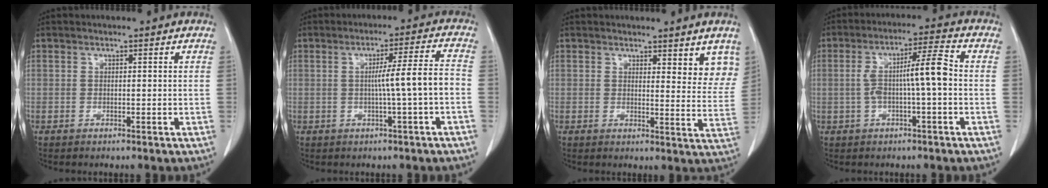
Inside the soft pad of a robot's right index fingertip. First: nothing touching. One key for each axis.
{"total": 6.6, "fx": -1.2, "fy": -1.0, "fz": 6.4, "tx": -0.096, "ty": 0.011, "tz": -0.017}
{"total": 6.4, "fx": 5.0, "fy": 2.0, "fz": 3.5, "tx": -0.022, "ty": -0.022, "tz": 0.047}
{"total": 7.6, "fx": -0.5, "fy": 0.6, "fz": 7.6, "tx": -0.141, "ty": 0.024, "tz": -0.008}